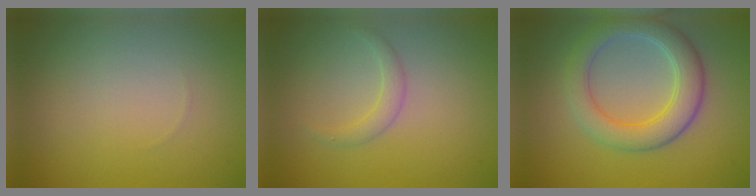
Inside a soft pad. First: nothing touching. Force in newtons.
{"total": 1.3, "press": 1.3, "slide": 0.1}
{"total": 5.3, "press": 5.3, "slide": 0.3}